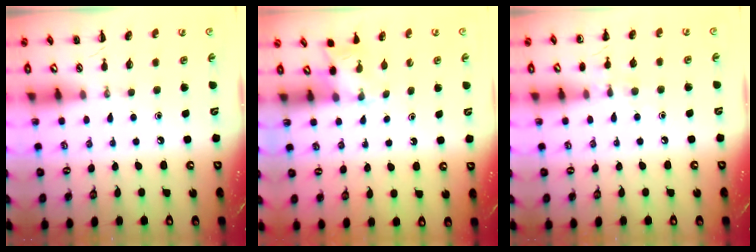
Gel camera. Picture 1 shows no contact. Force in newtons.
{"total": 2.6, "press": 2.5, "slide": 0.9}
{"total": 5.9, "press": 5.7, "slide": 1.4}